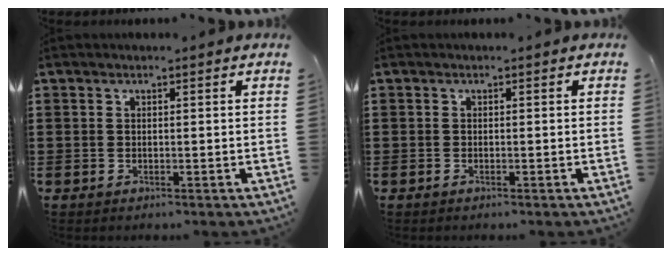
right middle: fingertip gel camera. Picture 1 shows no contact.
{"total": 0.0}